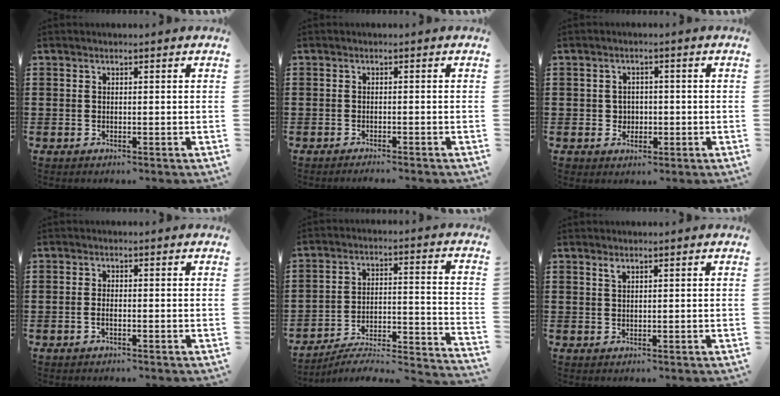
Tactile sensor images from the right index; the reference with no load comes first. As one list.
[{"total": 1.2, "force": [-1.1, -0.3, 0.1], "torque": [-0.003, -0.003, -0.022]}, {"total": 2.5, "force": [-0.3, 2.5, 0.5], "torque": [-0.022, 0.007, -0.010]}, {"total": 1.0, "force": [-0.5, 0.2, 0.9], "torque": [-0.018, -0.004, -0.007]}, {"total": 3.9, "force": [-3.4, 0.6, 1.8], "torque": [-0.038, -0.019, -0.074]}, {"total": 0.9, "force": [0.6, 0.3, 0.6], "torque": [-0.014, 0.000, 0.011]}]